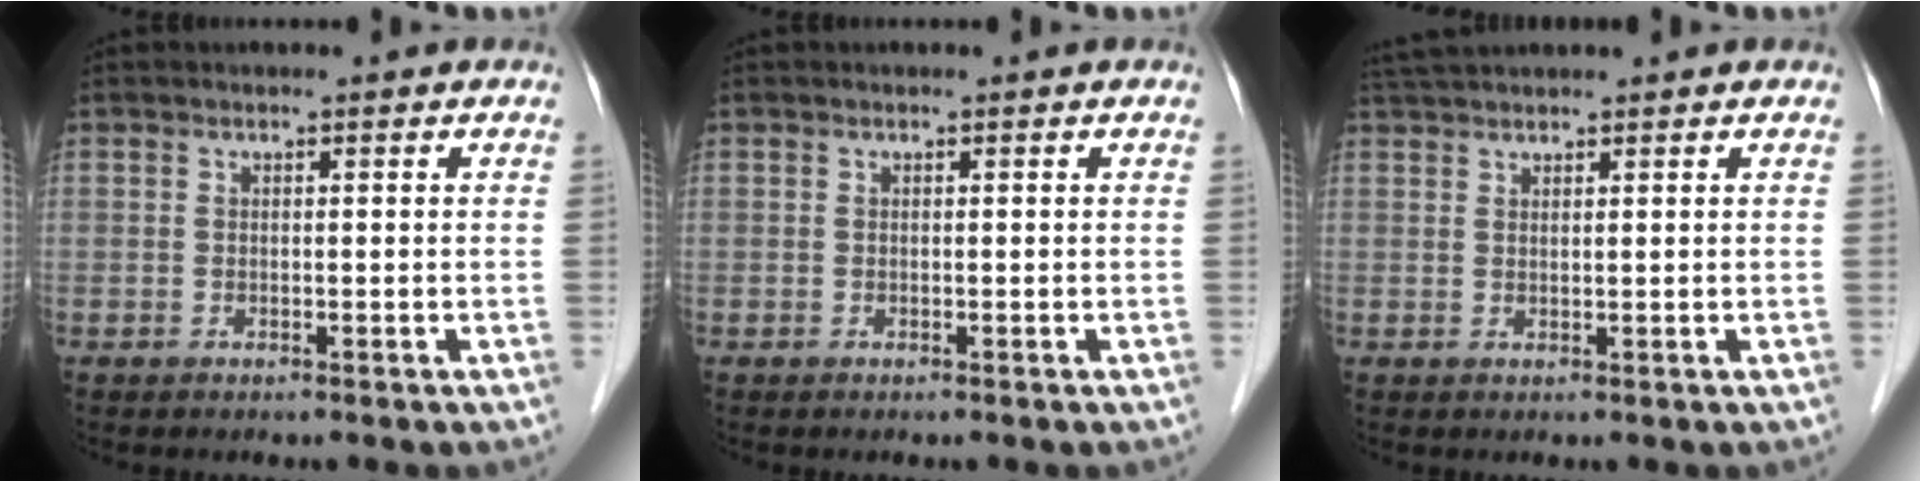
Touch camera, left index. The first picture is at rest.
{"total": 0.0}
{"total": 2.8, "force": [2.6, -0.4, 1.0], "torque": [-0.020, 0.017, 0.053]}